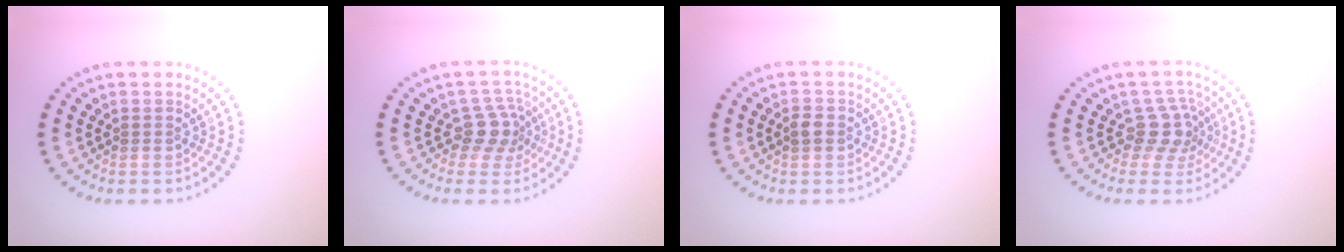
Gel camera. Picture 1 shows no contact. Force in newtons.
{"total": 2.8, "press": 2.1, "slide": 1.9}
{"total": 1.4, "press": 1.4, "slide": 0.1}
{"total": 2.8, "press": 2.1, "slide": 1.8}